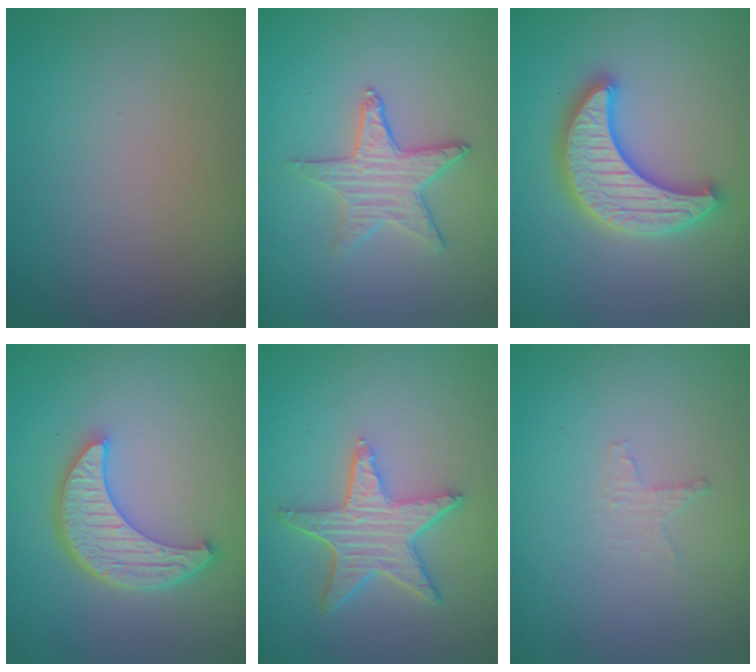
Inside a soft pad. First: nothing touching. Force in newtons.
{"total": 2.8, "press": 2.7, "slide": 0.7}
{"total": 5.4, "press": 5.3, "slide": 0.9}
{"total": 5.7, "press": 4.3, "slide": 3.7}
{"total": 5.1, "press": 4.0, "slide": 3.1}
{"total": 0.9, "press": 0.8, "slide": 0.3}